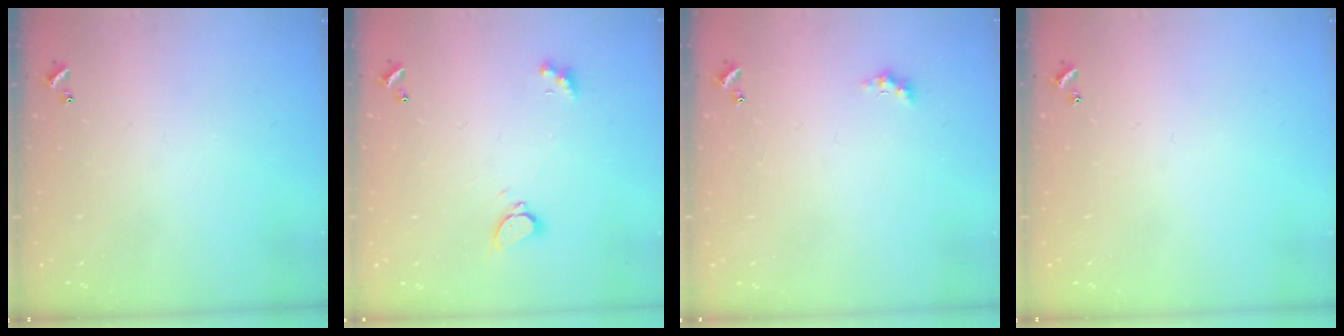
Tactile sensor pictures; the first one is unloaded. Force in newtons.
{"total": 2.3, "press": 2.2, "slide": 0.7}
{"total": 1.1, "press": 1.1, "slide": 0.4}
{"total": 0.0}